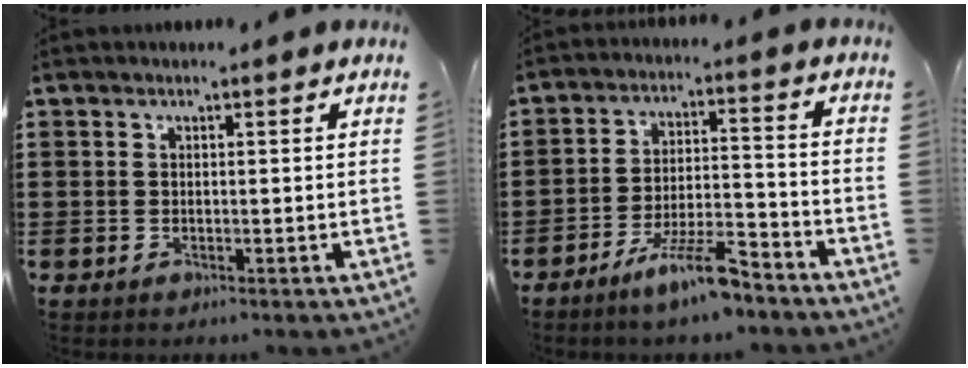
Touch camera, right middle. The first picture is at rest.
{"total": 8.2, "force": [-6.2, 1.2, 5.2], "torque": [-0.105, -0.002, -0.118]}